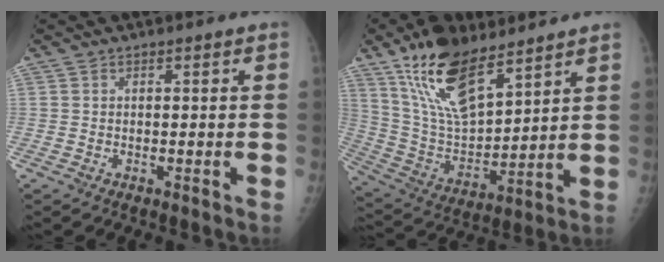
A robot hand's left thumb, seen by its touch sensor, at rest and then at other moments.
{"total": 17.8, "force": [11.6, 7.1, 11.4], "torque": [-0.180, -0.054, 0.230]}